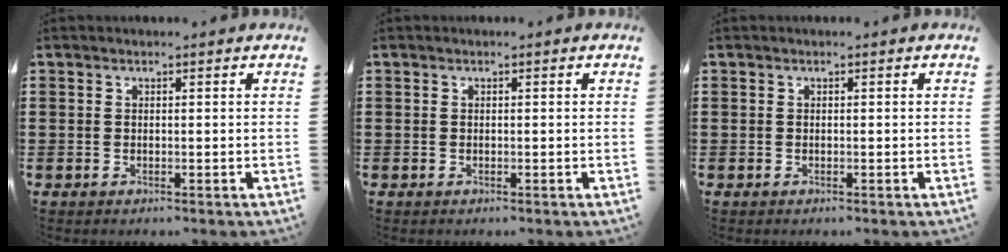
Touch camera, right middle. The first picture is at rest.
{"total": 0.0}
{"total": 0.0}